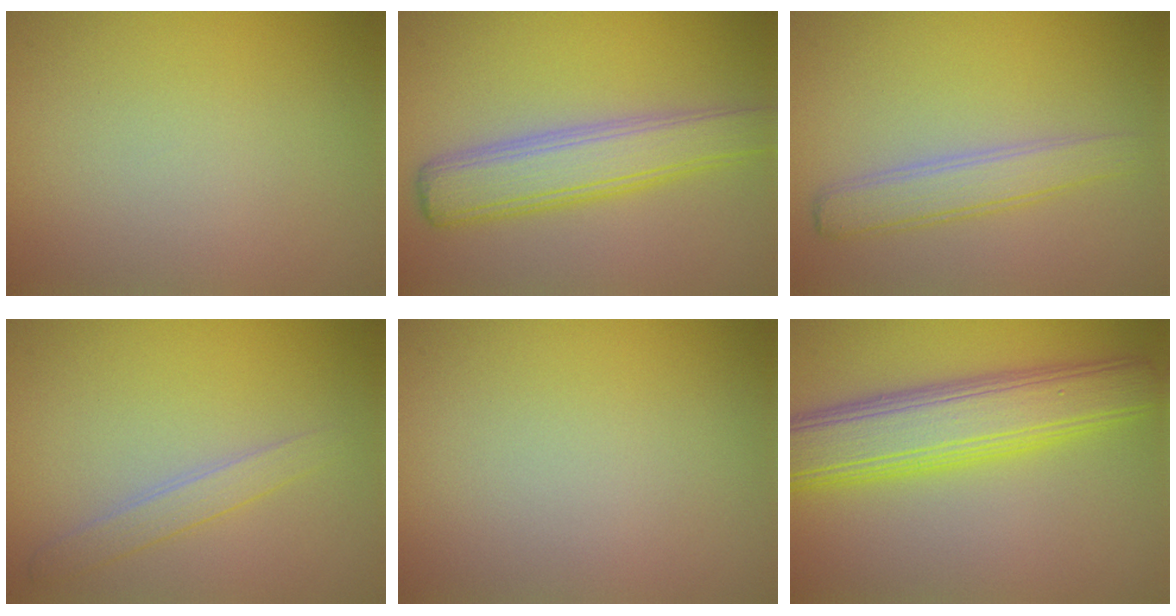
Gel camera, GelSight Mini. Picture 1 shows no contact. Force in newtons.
{"total": 5.5, "press": 5.5, "slide": 0.1}
{"total": 3.0, "press": 3.0, "slide": 0.1}
{"total": 1.8, "press": 1.8, "slide": 0.1}
{"total": 0.0}
{"total": 7.9, "press": 7.9, "slide": 0.1}